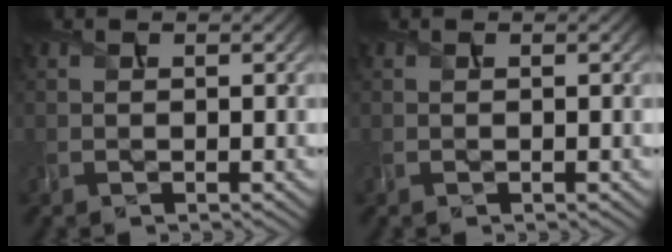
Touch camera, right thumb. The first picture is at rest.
{"total": 0.0}